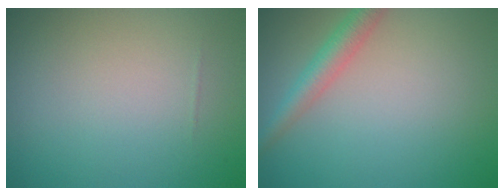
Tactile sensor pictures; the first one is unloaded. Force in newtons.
{"total": 2.8, "press": 2.8, "slide": 0.1}